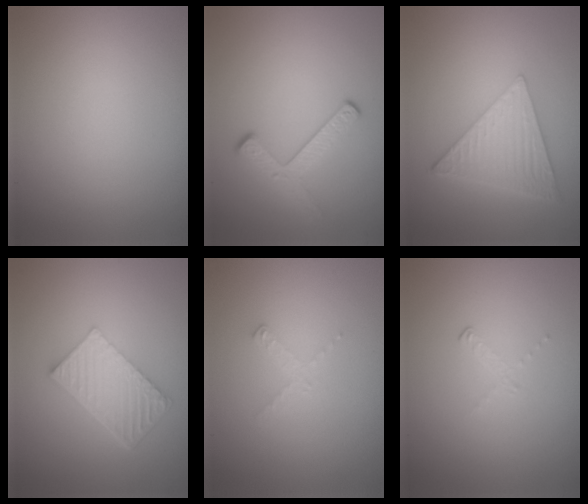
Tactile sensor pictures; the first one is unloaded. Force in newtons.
{"total": 2.9, "press": 2.3, "slide": 1.7}
{"total": 6.6, "press": 4.7, "slide": 4.6}
{"total": 6.2, "press": 4.2, "slide": 4.5}
{"total": 1.1, "press": 1.1, "slide": 0.2}
{"total": 0.8, "press": 0.3, "slide": 0.7}